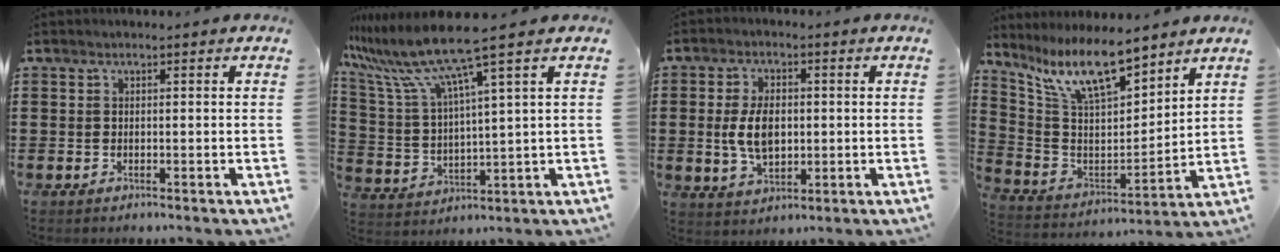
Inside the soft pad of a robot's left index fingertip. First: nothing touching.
{"total": 9.8, "force": [7.1, -0.2, 6.8], "torque": [-0.167, -0.042, 0.113]}
{"total": 6.9, "force": [0.3, 4.0, 5.6], "torque": [-0.116, 0.006, 0.000]}
{"total": 11.6, "force": [9.2, 2.8, 6.5], "torque": [-0.157, -0.041, 0.167]}